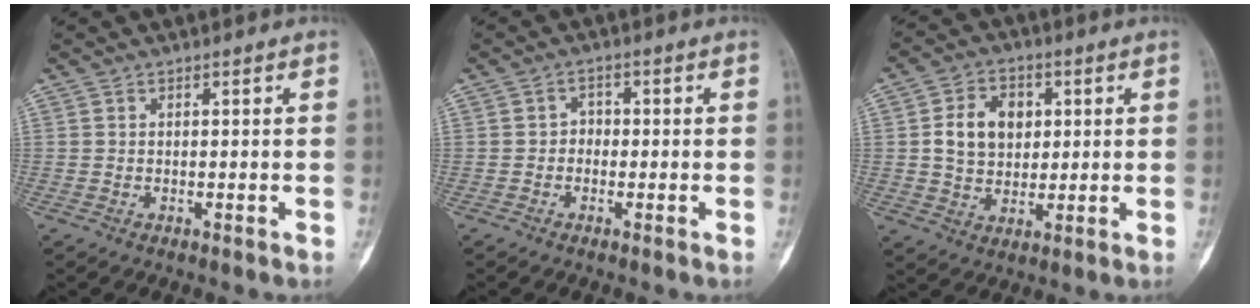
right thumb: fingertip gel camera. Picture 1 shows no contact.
{"total": 2.1, "force": [-0.4, 1.8, 0.9], "torque": [0.007, 0.009, -0.013]}
{"total": 9.8, "force": [1.7, 7.4, 6.2], "torque": [-0.074, -0.002, 0.030]}